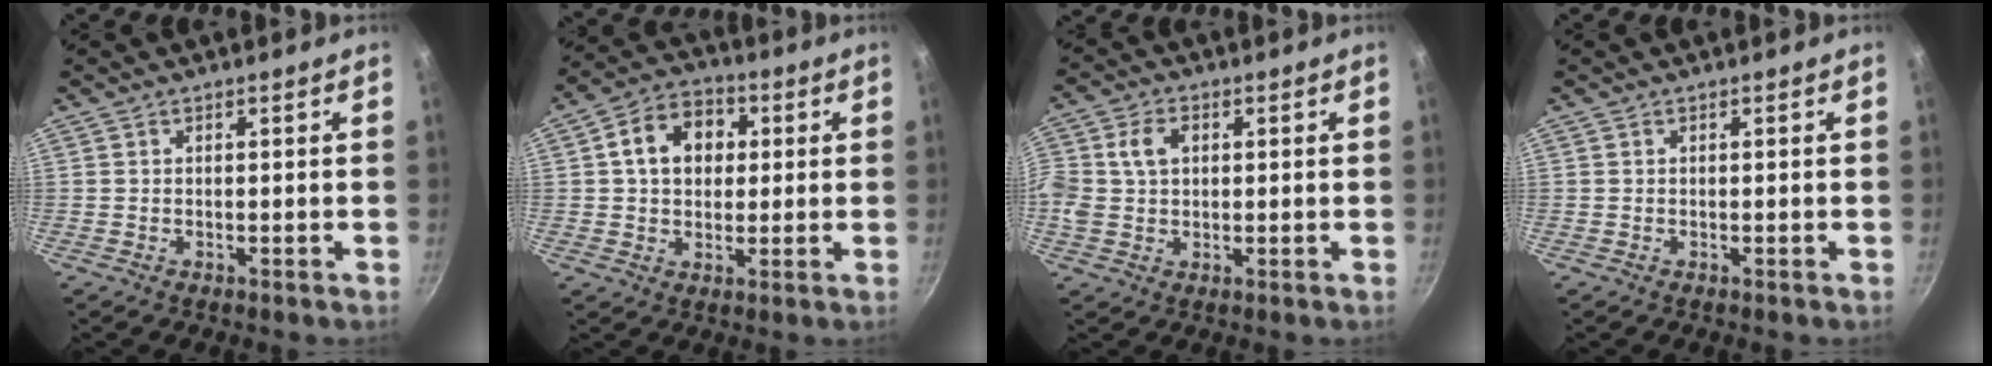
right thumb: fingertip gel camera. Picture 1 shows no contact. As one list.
[{"total": 10.8, "force": [2.2, 8.3, 6.6], "torque": [-0.079, 0.017, 0.023]}, {"total": 7.6, "force": [1.3, 5.7, 4.9], "torque": [-0.091, 0.013, 0.017]}, {"total": 0.0}]